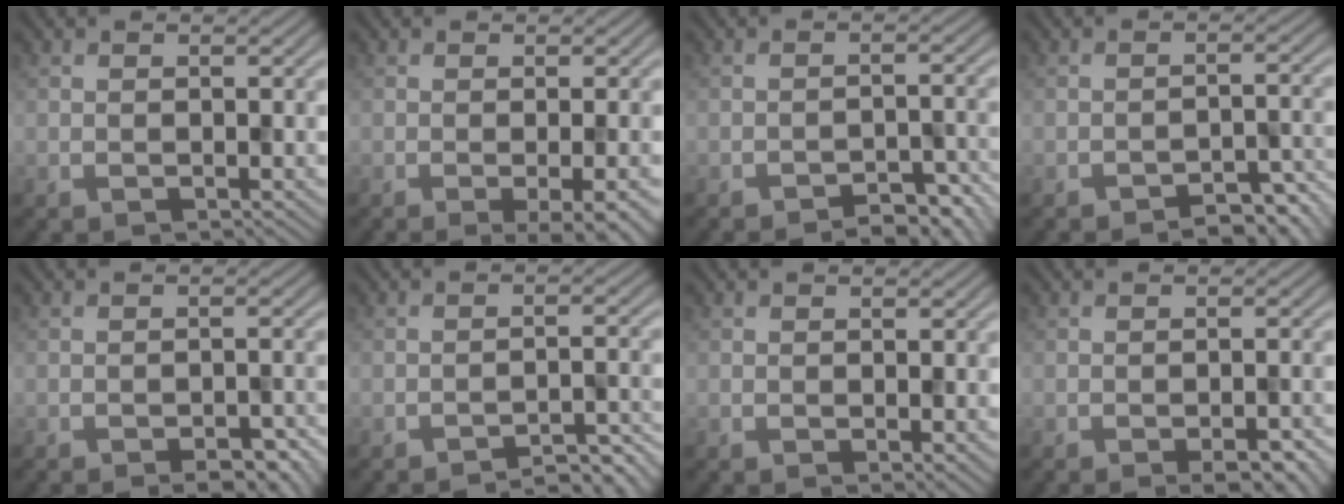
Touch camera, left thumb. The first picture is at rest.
{"total": 5.3, "force": [-2.2, 1.1, 4.7], "torque": [-0.063, -0.002, -0.026]}
{"total": 4.8, "force": [-4.0, 1.2, 2.3], "torque": [-0.033, 0.011, -0.052]}
{"total": 5.1, "force": [-4.1, 1.3, 2.6], "torque": [-0.034, 0.006, -0.052]}
{"total": 3.8, "force": [-2.7, 1.2, 2.4], "torque": [-0.033, 0.002, -0.031]}
{"total": 5.4, "force": [-4.8, 0.6, 2.4], "torque": [-0.035, 0.022, -0.065]}
{"total": 0.7, "force": [0.0, 0.1, 0.7], "torque": [-0.010, -0.002, 0.000]}
{"total": 3.9, "force": [-2.4, 0.9, 2.8], "torque": [-0.041, 0.001, -0.025]}